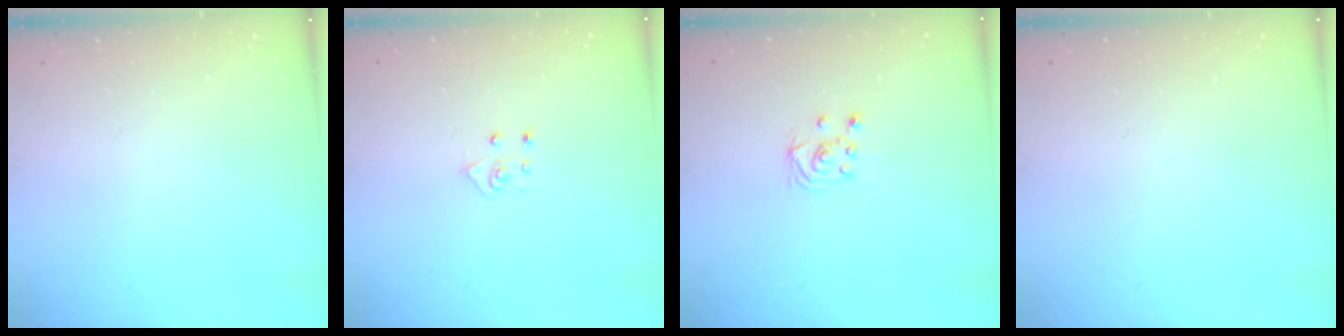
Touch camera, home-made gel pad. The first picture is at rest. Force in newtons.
{"total": 4.9, "press": 4.8, "slide": 0.4}
{"total": 4.5, "press": 4.5, "slide": 0.5}
{"total": 0.0}